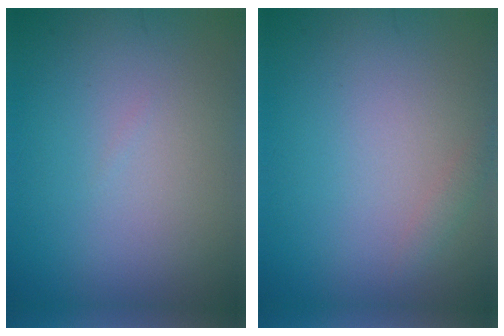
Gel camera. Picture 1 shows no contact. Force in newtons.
{"total": 0.7, "press": 0.7, "slide": 0.0}